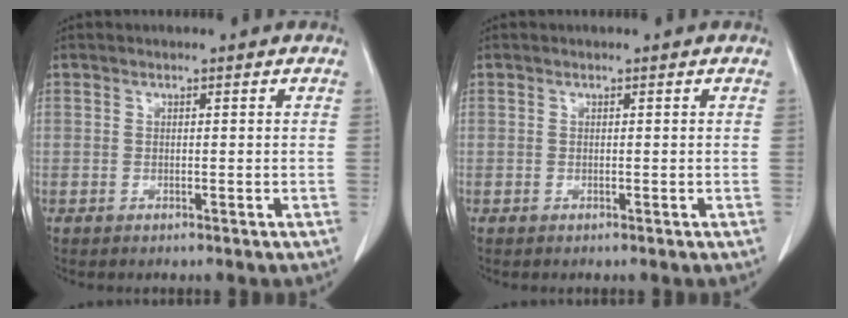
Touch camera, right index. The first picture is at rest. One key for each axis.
{"total": 0.0}